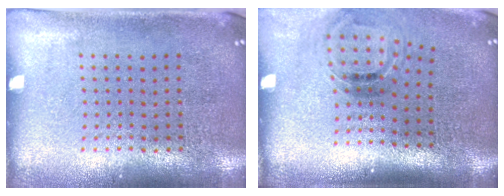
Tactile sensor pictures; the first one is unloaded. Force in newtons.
{"total": 1.2, "press": 0.9, "slide": 0.8}